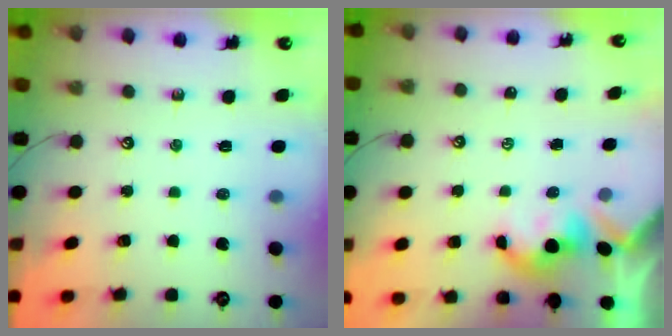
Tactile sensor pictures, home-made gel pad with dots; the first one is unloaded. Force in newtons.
{"total": 1.5, "press": 1.5, "slide": 0.2}